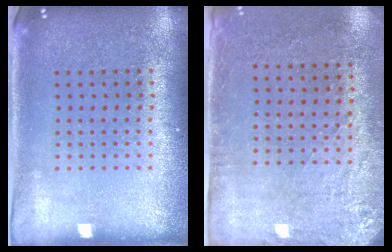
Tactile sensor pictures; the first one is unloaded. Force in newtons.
{"total": 2.8, "press": 2.3, "slide": 1.6}